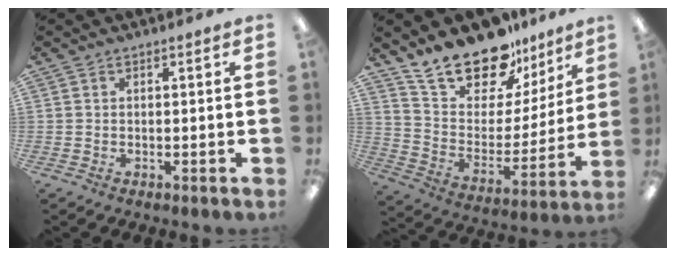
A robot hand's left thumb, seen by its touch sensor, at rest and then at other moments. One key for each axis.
{"total": 19.4, "fx": 16.5, "fy": 7.9, "fz": 6.4, "tx": -0.122, "ty": -0.128, "tz": 0.298}